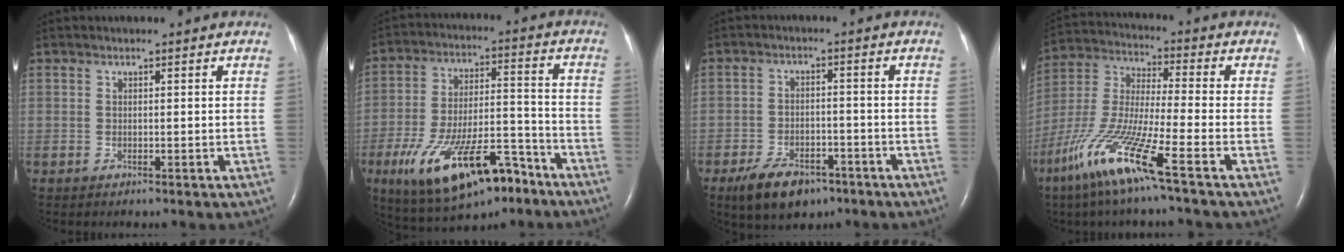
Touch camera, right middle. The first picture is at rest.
{"total": 18.2, "force": [-10.6, 6.1, 13.4], "torque": [-0.232, 0.002, -0.169]}
{"total": 8.2, "force": [-5.4, 4.1, 4.5], "torque": [-0.087, -0.004, -0.085]}
{"total": 14.2, "force": [-8.0, -0.2, 11.7], "torque": [-0.257, -0.034, -0.164]}